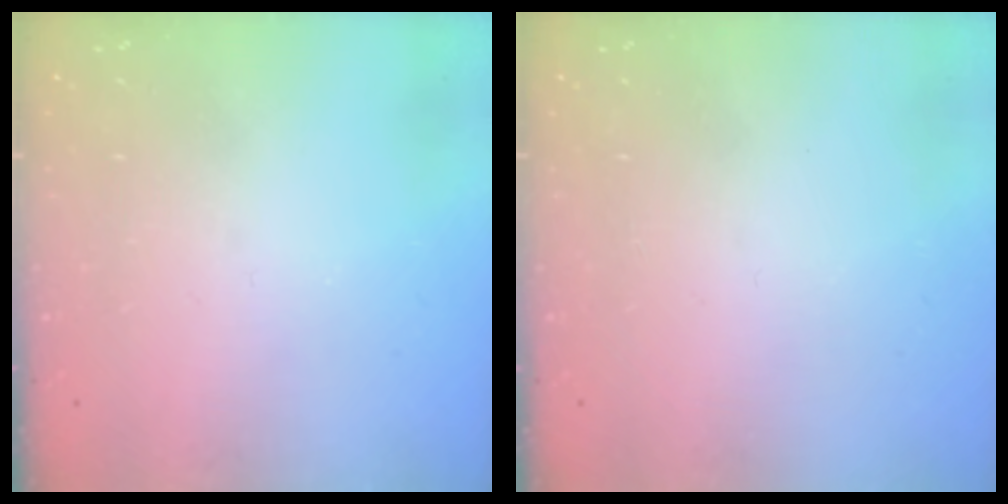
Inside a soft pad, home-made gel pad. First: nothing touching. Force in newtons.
{"total": 1.6, "press": 1.6, "slide": 0.1}